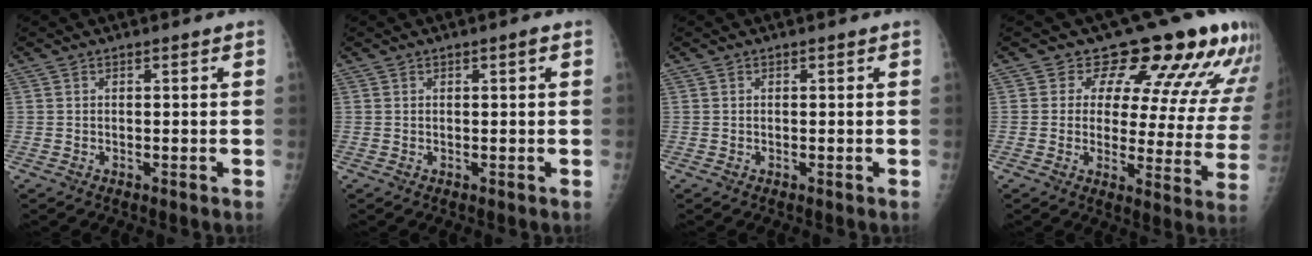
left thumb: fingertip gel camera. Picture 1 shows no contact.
{"total": 0.8, "force": [0.3, 0.2, 0.7], "torque": [-0.013, 0.001, 0.004]}
{"total": 0.0}
{"total": 16.2, "force": [12.4, 6.5, 8.2], "torque": [-0.049, -0.074, 0.131]}